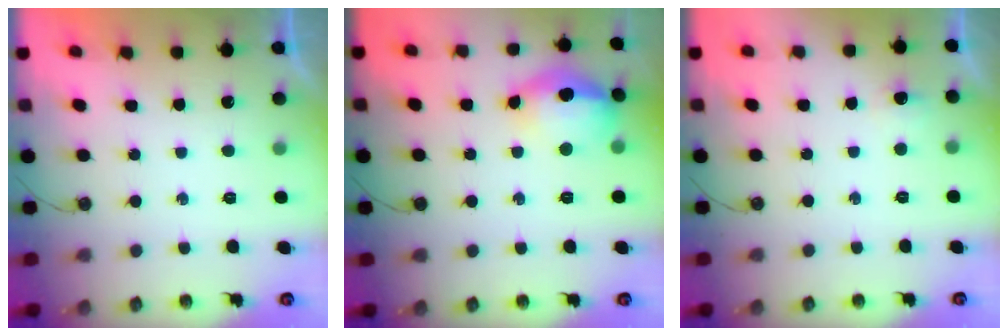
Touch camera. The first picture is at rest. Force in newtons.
{"total": 15.2, "press": 15.0, "slide": 1.9}
{"total": 4.9, "press": 4.4, "slide": 2.0}